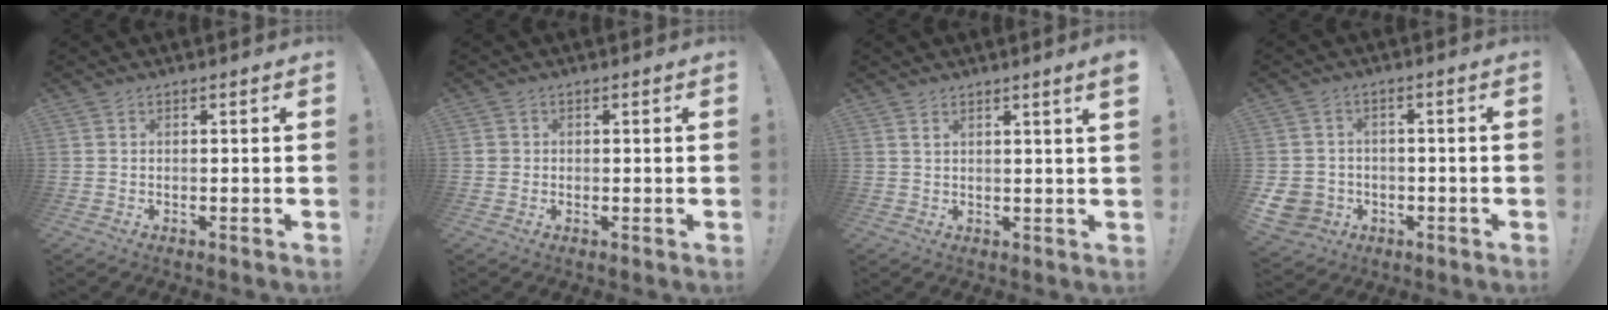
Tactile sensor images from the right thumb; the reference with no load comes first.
{"total": 1.4, "force": [-0.1, 1.4, 0.0], "torque": [-0.006, 0.007, 0.000]}
{"total": 2.8, "force": [1.8, -0.6, 2.0], "torque": [-0.031, -0.009, 0.029]}
{"total": 7.6, "force": [-2.8, 6.7, 2.2], "torque": [-0.050, 0.016, -0.044]}